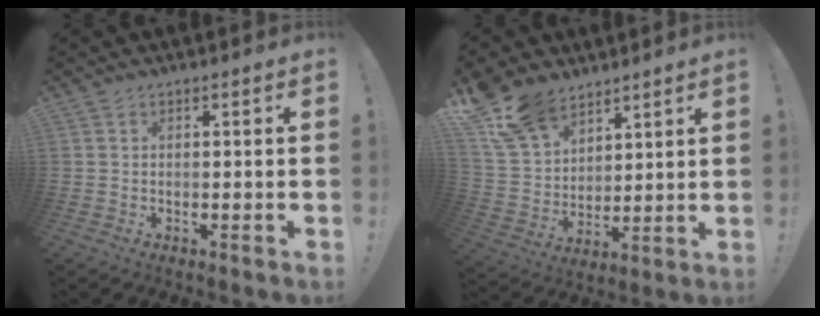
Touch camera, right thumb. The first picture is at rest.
{"total": 15.7, "force": [11.4, 9.2, 5.8], "torque": [-0.121, -0.067, 0.221]}